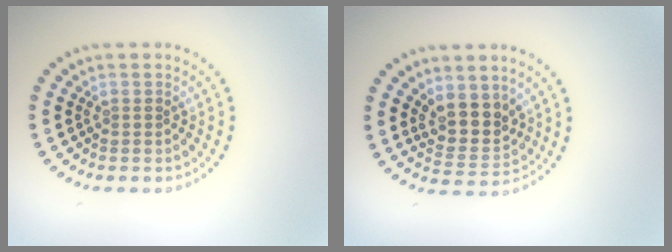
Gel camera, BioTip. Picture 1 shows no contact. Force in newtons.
{"total": 3.5, "press": 3.0, "slide": 1.8}